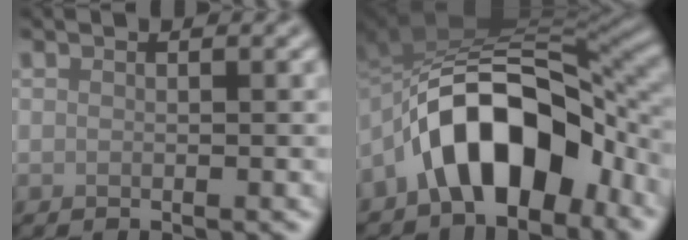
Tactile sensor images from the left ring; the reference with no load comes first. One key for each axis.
{"total": 10.7, "fx": -4.8, "fy": 5.8, "fz": 7.7, "tx": -0.105, "ty": 0.020, "tz": -0.087}